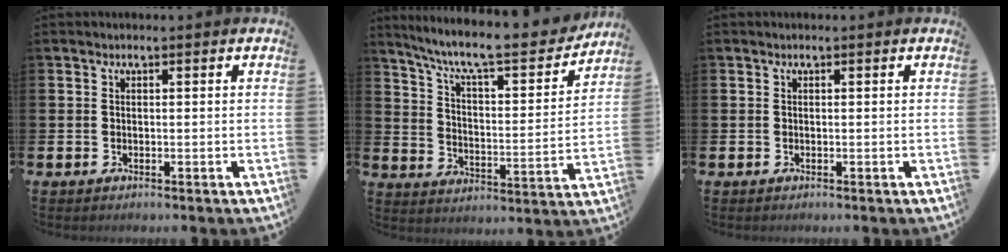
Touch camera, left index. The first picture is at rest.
{"total": 9.3, "force": [8.1, 1.4, 4.3], "torque": [-0.107, -0.060, 0.132]}
{"total": 0.0}